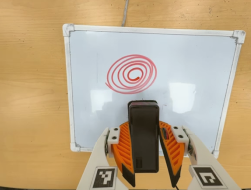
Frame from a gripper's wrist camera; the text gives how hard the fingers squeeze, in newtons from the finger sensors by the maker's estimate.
{"total": 8.2, "left": 6.0, "right": 10.4}